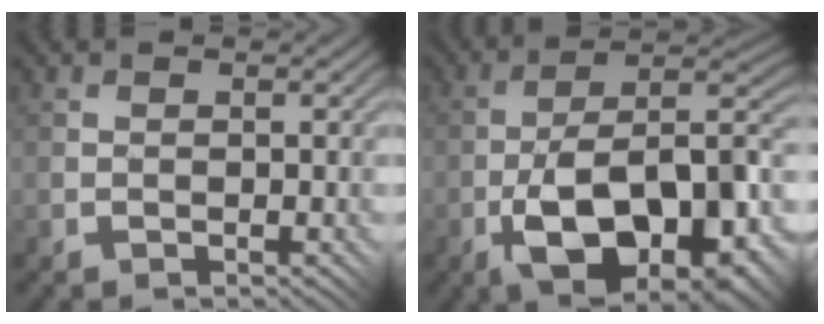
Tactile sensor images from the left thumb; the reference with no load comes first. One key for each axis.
{"total": 15.4, "fx": -5.7, "fy": 7.1, "fz": 12.4, "tx": -0.194, "ty": -0.010, "tz": -0.094}